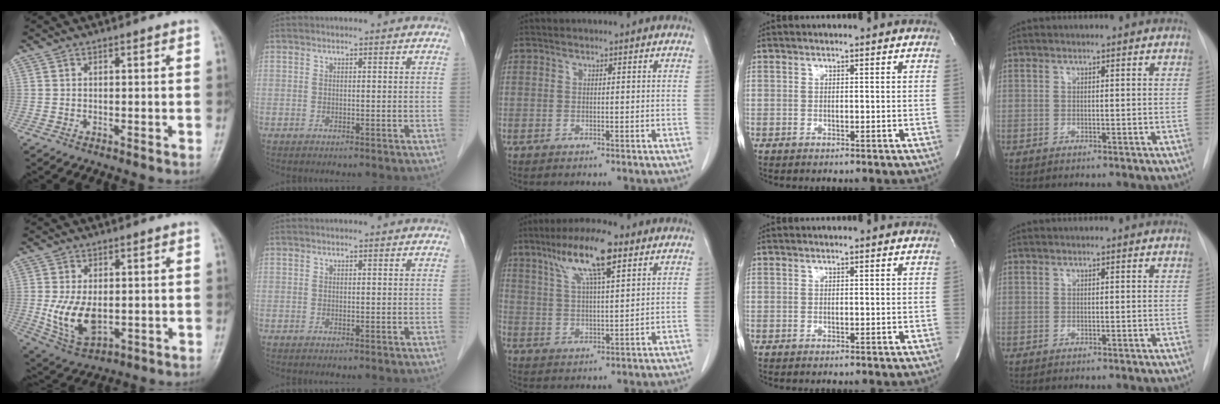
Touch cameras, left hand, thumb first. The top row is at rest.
{"thumb": {"total": 9.9, "force": [-0.9, 6.0, 7.9], "torque": [-0.143, -0.012, -0.002]}, "middle": {"total": 10.9, "force": [6.4, 1.8, 8.7], "torque": [-0.163, 0.015, 0.111]}}